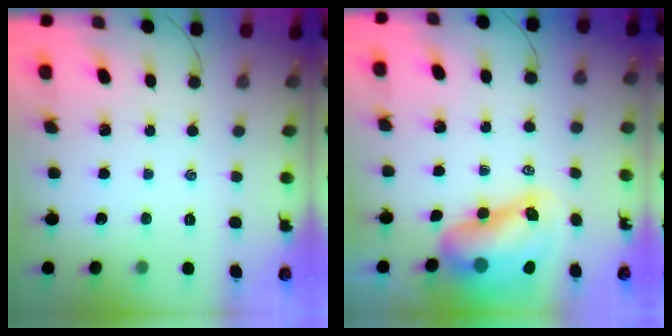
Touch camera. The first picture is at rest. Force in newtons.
{"total": 11.8, "press": 11.3, "slide": 3.4}